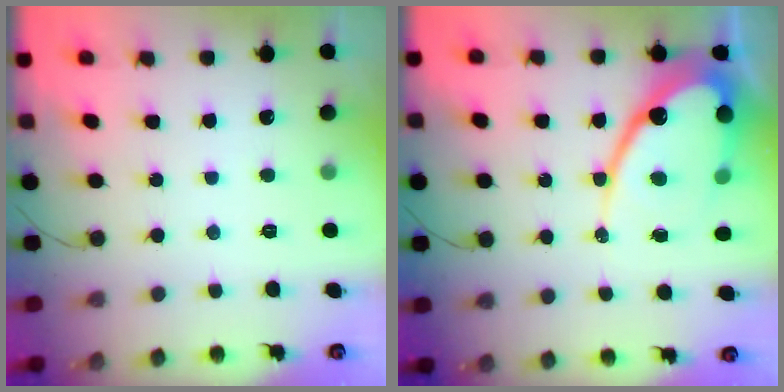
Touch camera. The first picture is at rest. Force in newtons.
{"total": 17.3, "press": 17.3, "slide": 1.7}